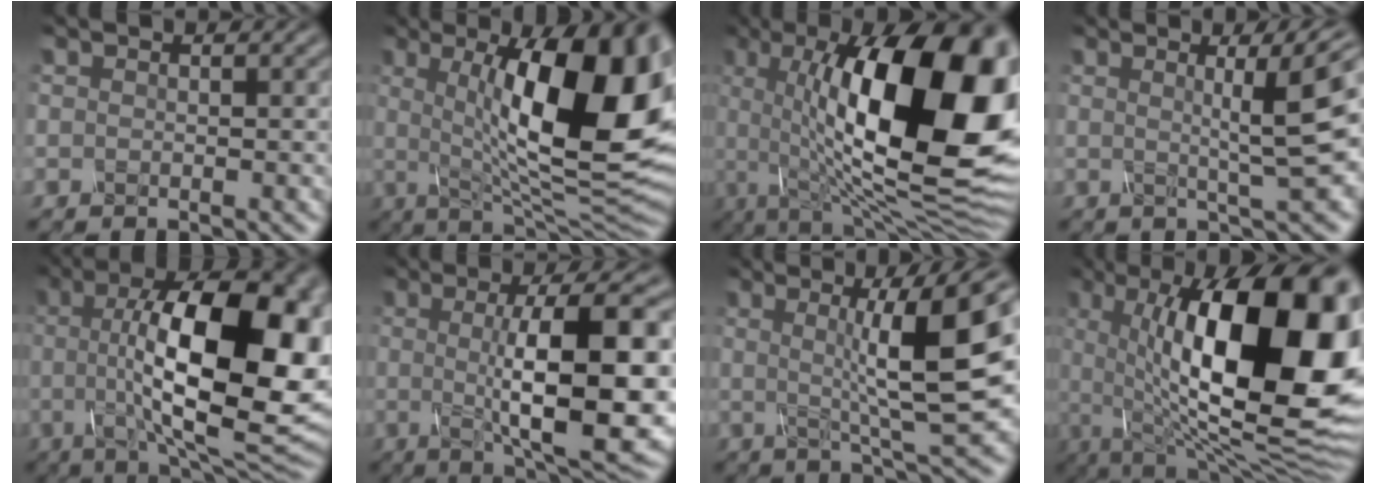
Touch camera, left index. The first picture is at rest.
{"total": 15.7, "force": [2.1, 4.8, 14.8], "torque": [-0.194, 0.002, 0.027]}
{"total": 19.7, "force": [2.3, 7.9, 18.0], "torque": [-0.251, 0.014, 0.037]}
{"total": 9.2, "force": [2.1, 1.9, 8.7], "torque": [-0.085, 0.026, 0.031]}
{"total": 17.4, "force": [1.1, 6.2, 16.2], "torque": [-0.218, 0.012, 0.012]}
{"total": 12.9, "force": [-0.2, 3.3, 12.5], "torque": [-0.167, -0.002, -0.003]}
{"total": 10.0, "force": [1.3, 1.7, 9.8], "torque": [-0.122, 0.011, 0.019]}
{"total": 19.7, "force": [2.5, 8.6, 17.5], "torque": [-0.251, 0.005, 0.046]}